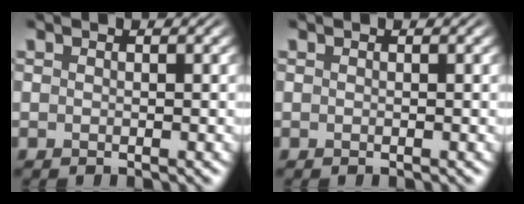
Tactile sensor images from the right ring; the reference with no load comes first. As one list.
[{"total": 0.0}]